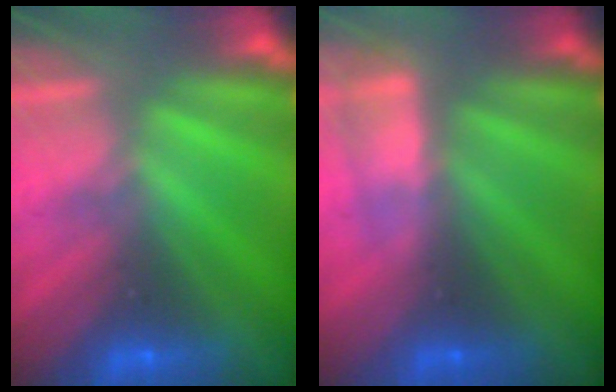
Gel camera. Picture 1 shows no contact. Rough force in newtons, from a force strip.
{"total": 3.0}